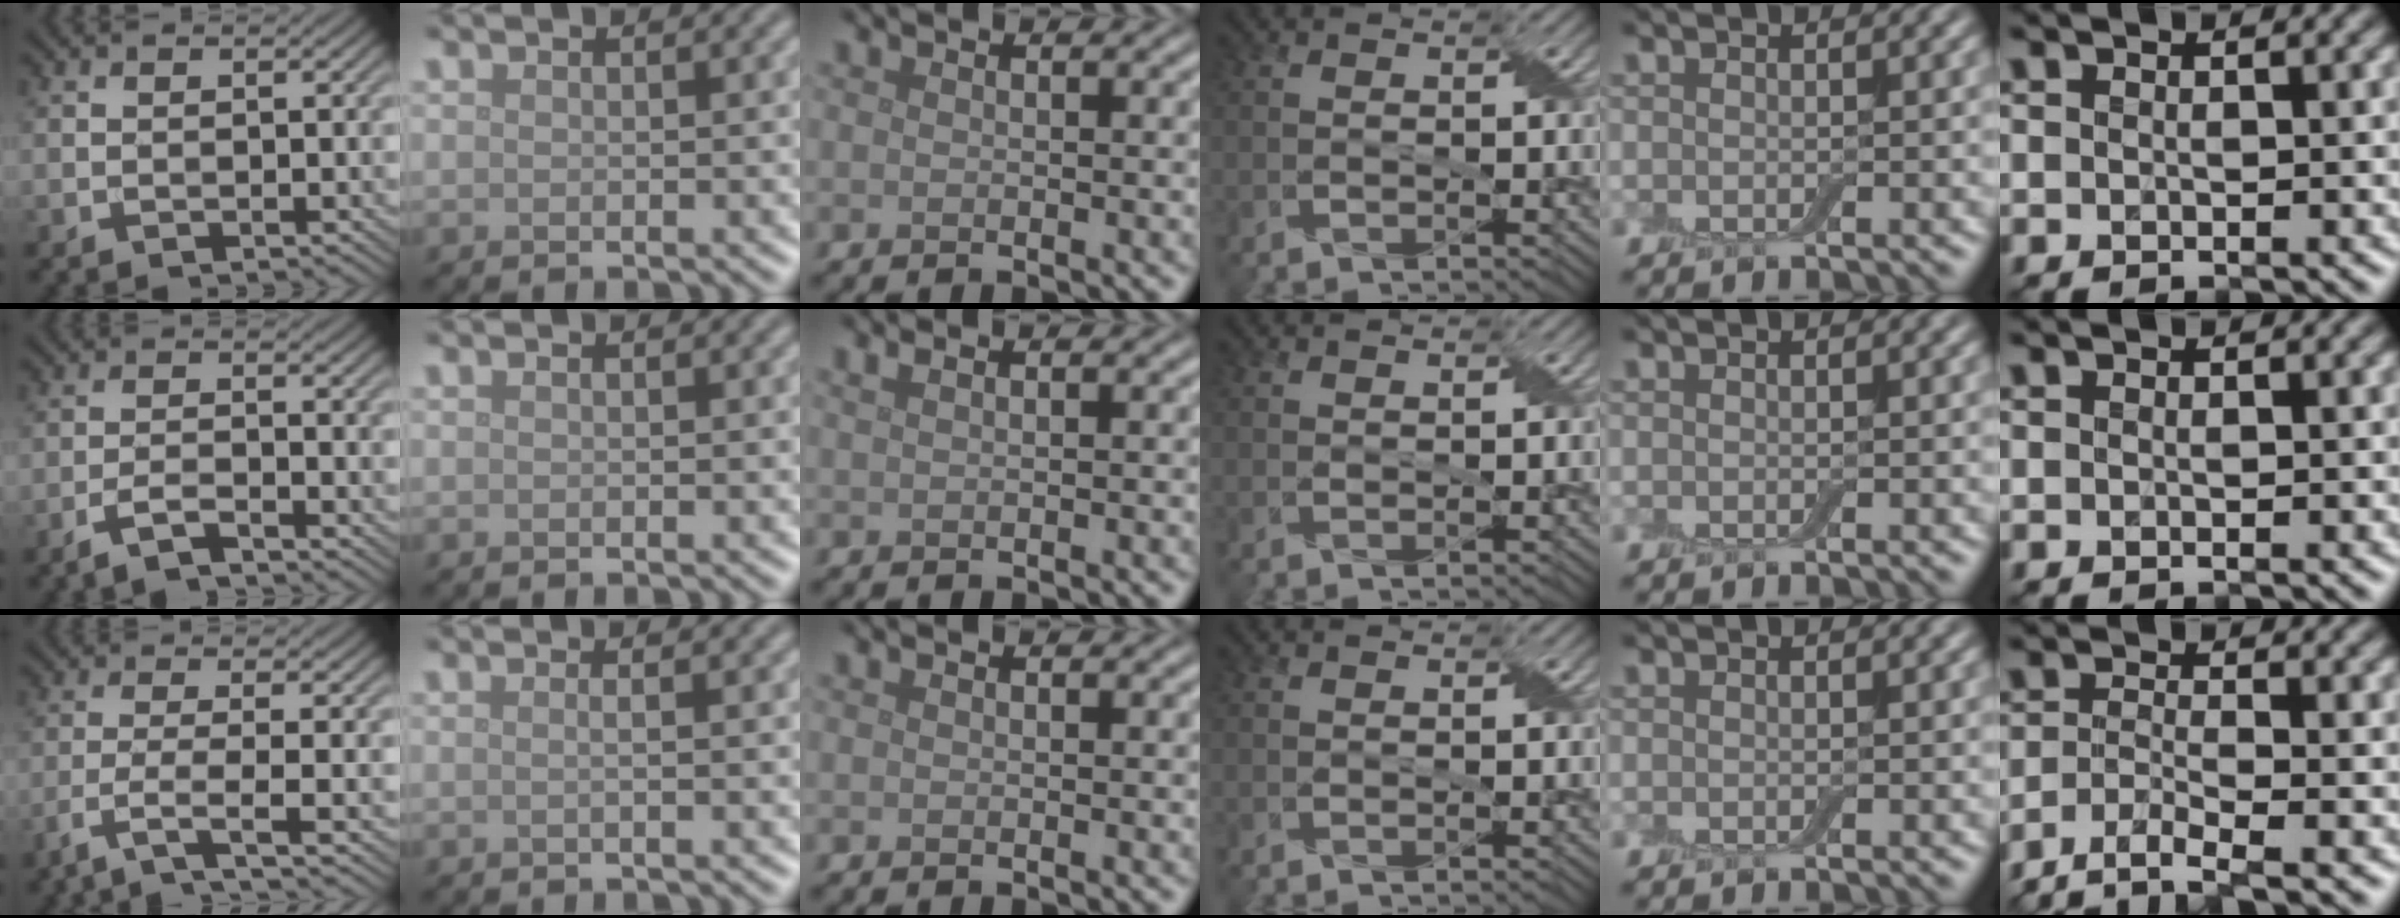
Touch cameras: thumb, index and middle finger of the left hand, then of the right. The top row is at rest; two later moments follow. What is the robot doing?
{"motion": "peel", "object": "bubble wrap"}